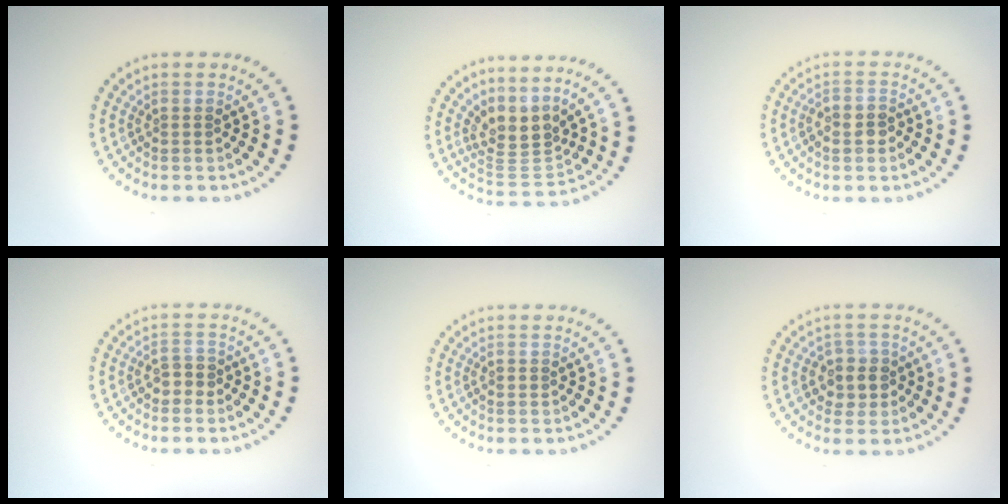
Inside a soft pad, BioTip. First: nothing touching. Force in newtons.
{"total": 3.5, "press": 2.6, "slide": 2.4}
{"total": 2.3, "press": 2.1, "slide": 0.8}
{"total": 1.7, "press": 1.6, "slide": 0.6}
{"total": 0.8, "press": 0.8, "slide": 0.1}
{"total": 2.6, "press": 2.4, "slide": 0.8}